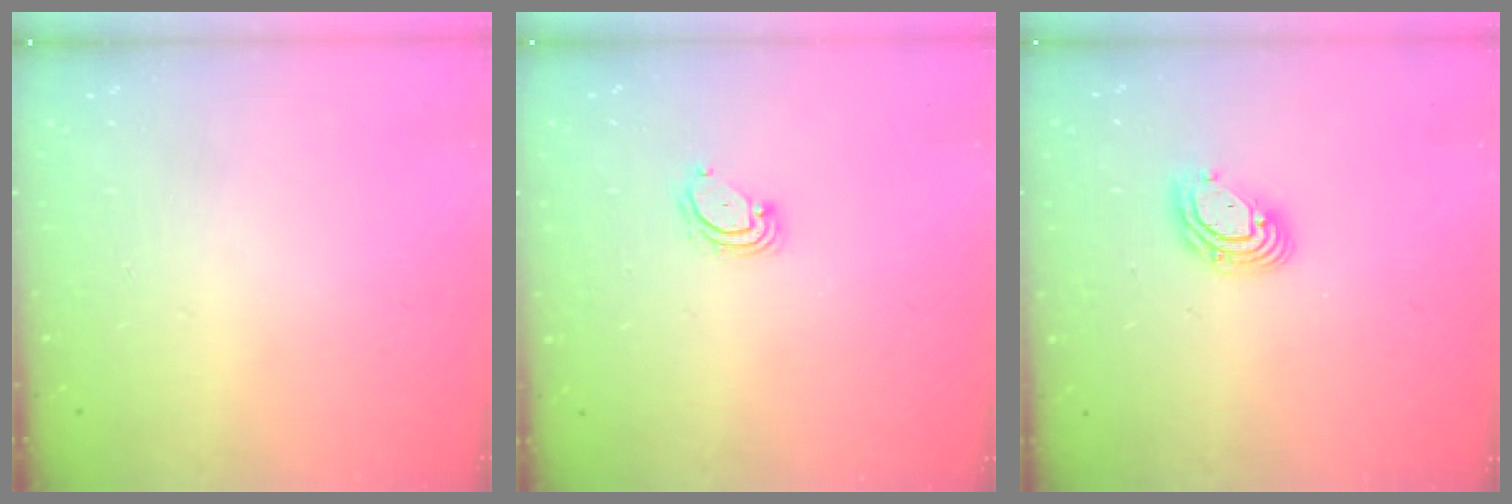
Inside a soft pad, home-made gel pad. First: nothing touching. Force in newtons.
{"total": 3.2, "press": 3.2, "slide": 0.3}
{"total": 8.0, "press": 7.8, "slide": 1.5}